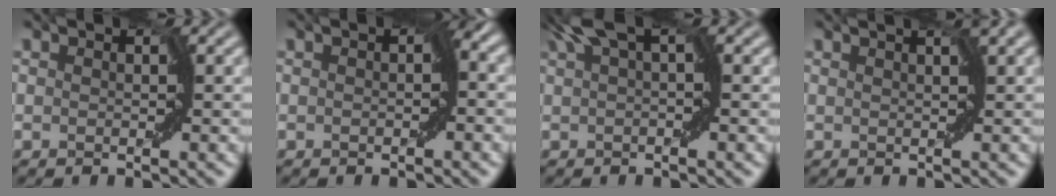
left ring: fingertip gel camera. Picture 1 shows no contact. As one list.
[{"total": 2.4, "force": [-0.3, 1.1, 2.1], "torque": [-0.030, 0.003, -0.012]}, {"total": 3.1, "force": [1.5, 0.5, 2.6], "torque": [-0.051, 0.010, 0.019]}, {"total": 1.1, "force": [0.4, 0.0, 1.0], "torque": [-0.024, 0.003, 0.004]}]